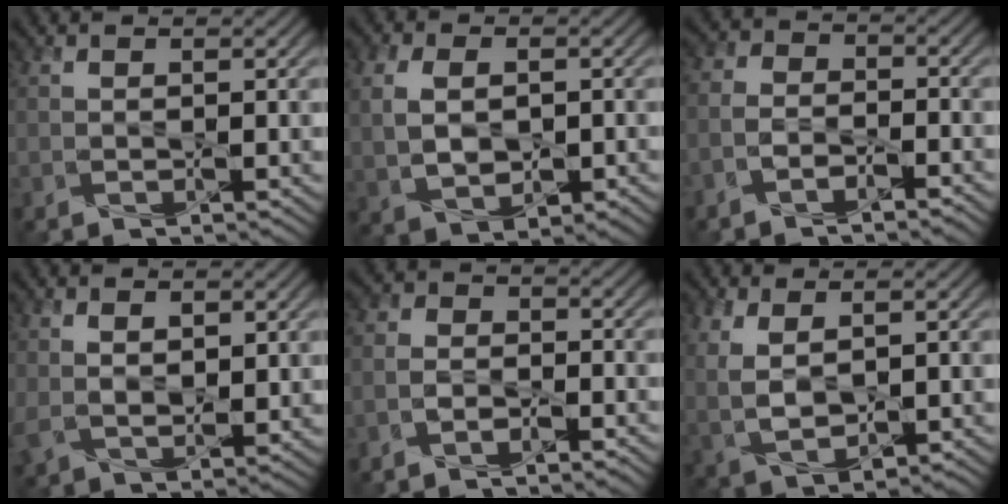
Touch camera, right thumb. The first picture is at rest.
{"total": 7.1, "force": [0.1, 4.7, 5.2], "torque": [-0.108, -0.001, 0.004]}
{"total": 4.2, "force": [-2.9, 2.1, 2.2], "torque": [-0.044, 0.001, -0.064]}
{"total": 4.0, "force": [1.7, 2.2, 2.9], "torque": [-0.066, -0.011, 0.037]}
{"total": 3.8, "force": [-2.6, 2.0, 1.8], "torque": [-0.028, 0.002, -0.059]}
{"total": 5.4, "force": [1.3, 2.8, 4.4], "torque": [-0.106, -0.005, 0.030]}